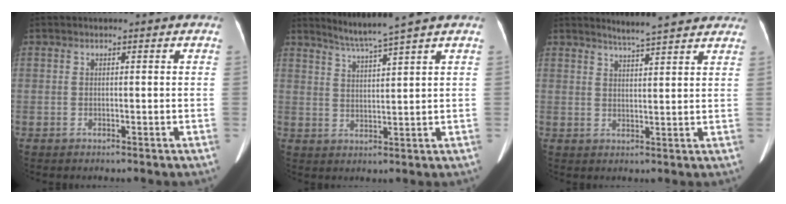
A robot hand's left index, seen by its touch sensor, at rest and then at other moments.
{"total": 5.1, "force": [4.3, -2.0, 1.9], "torque": [-0.041, -0.012, 0.083]}
{"total": 9.5, "force": [8.7, 0.7, 3.8], "torque": [-0.050, 0.011, 0.104]}